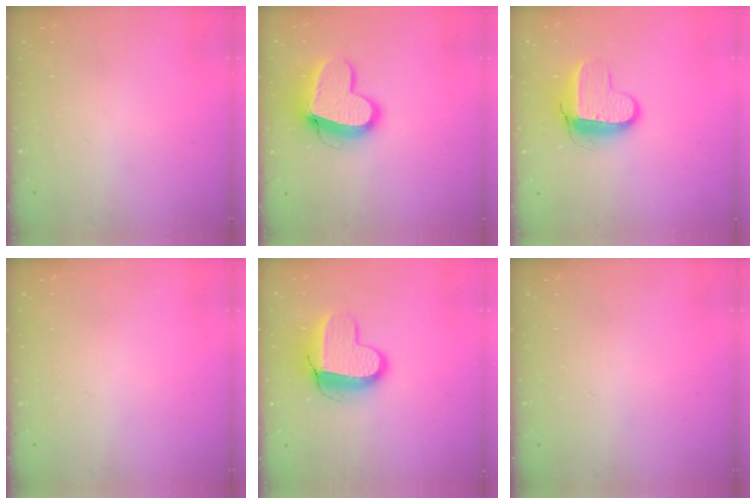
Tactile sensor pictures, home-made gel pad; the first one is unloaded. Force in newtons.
{"total": 13.3, "press": 13.2, "slide": 1.3}
{"total": 9.9, "press": 9.9, "slide": 0.9}
{"total": 0.0}
{"total": 11.6, "press": 11.6, "slide": 0.6}
{"total": 0.0}